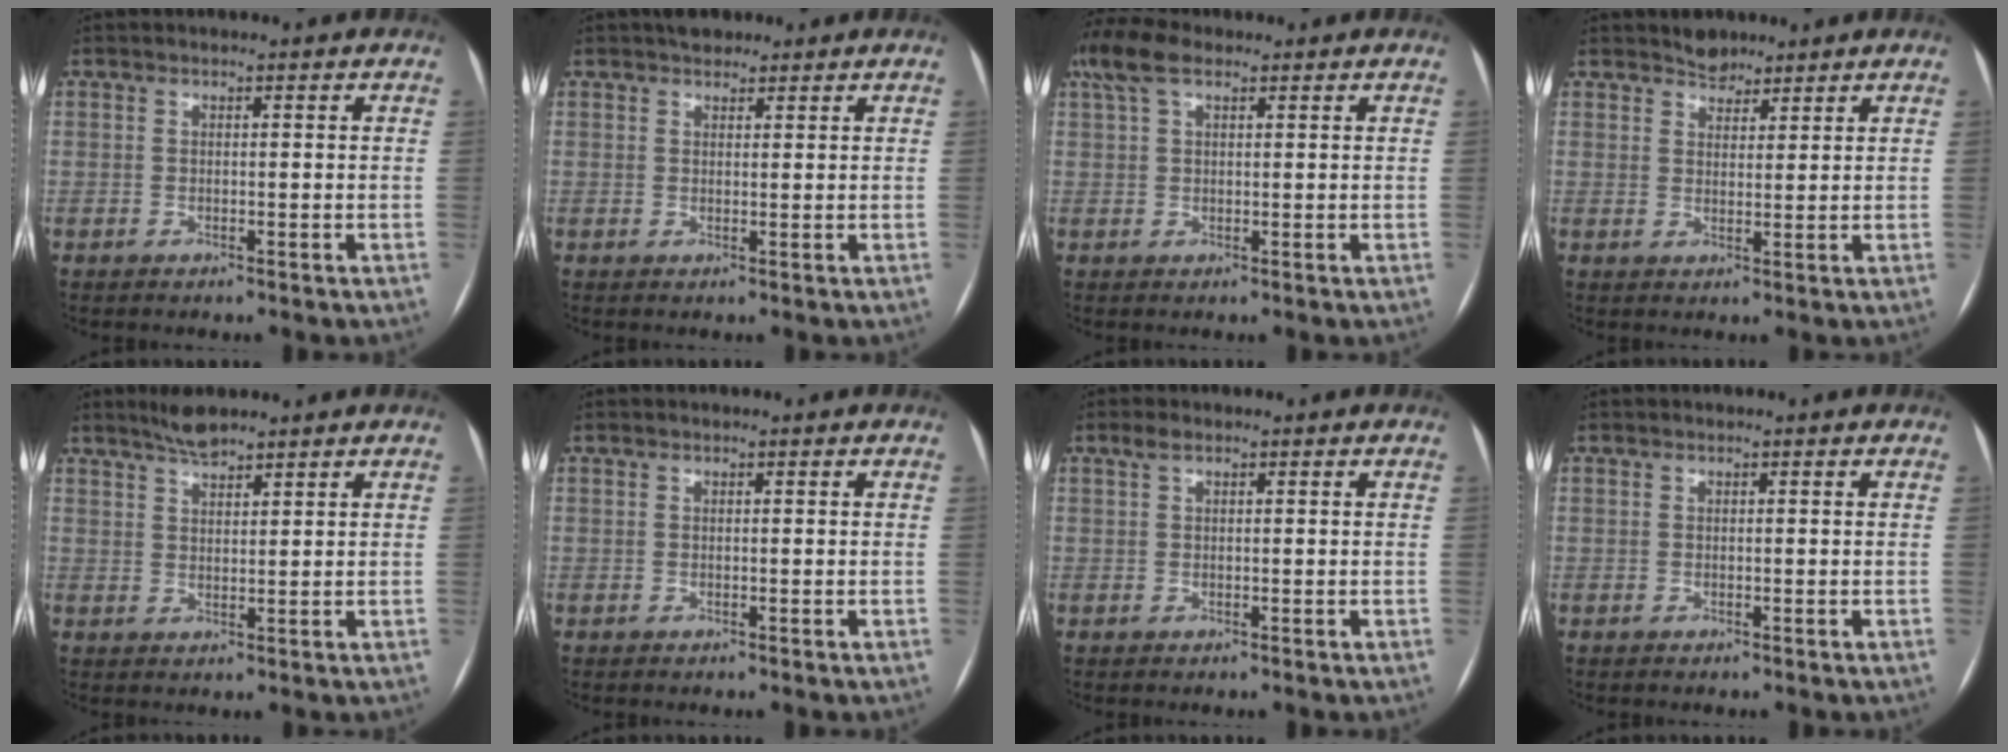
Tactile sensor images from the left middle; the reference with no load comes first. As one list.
[{"total": 2.8, "force": [2.3, 1.4, 1.0], "torque": [-0.015, 0.014, 0.033]}, {"total": 6.8, "force": [4.3, 2.8, 4.5], "torque": [-0.106, 0.039, 0.087]}, {"total": 2.9, "force": [2.5, 1.4, 0.3], "torque": [-0.006, 0.003, 0.039]}, {"total": 3.7, "force": [3.2, 0.5, 1.6], "torque": [-0.034, 0.004, 0.061]}, {"total": 0.0}, {"total": 1.3, "force": [0.8, 0.4, 0.9], "torque": [-0.023, 0.016, 0.017]}, {"total": 0.0}]